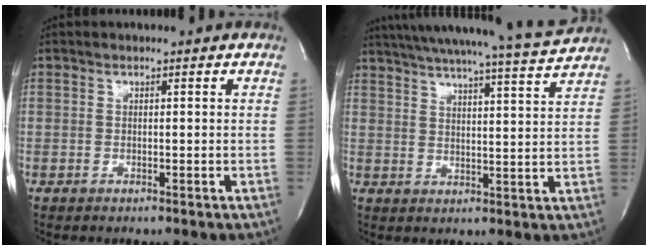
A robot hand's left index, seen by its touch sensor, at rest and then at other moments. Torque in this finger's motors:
{"motor_torque": [0.59, -0.64, 0.39, 0.12]}